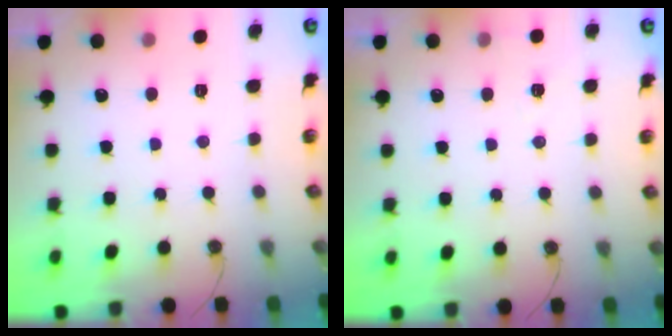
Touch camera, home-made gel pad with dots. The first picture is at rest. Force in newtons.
{"total": 5.1, "press": 3.0, "slide": 4.2}